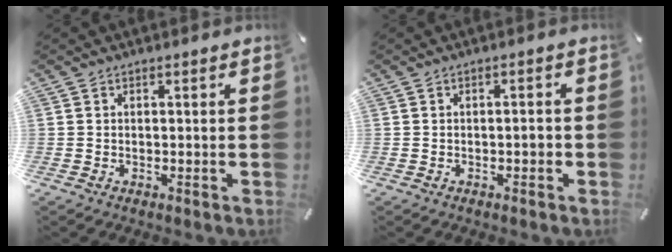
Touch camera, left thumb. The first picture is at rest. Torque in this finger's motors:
{"motor_torque": [0.08, 0.30, 0.10, -0.13, 0.00]}